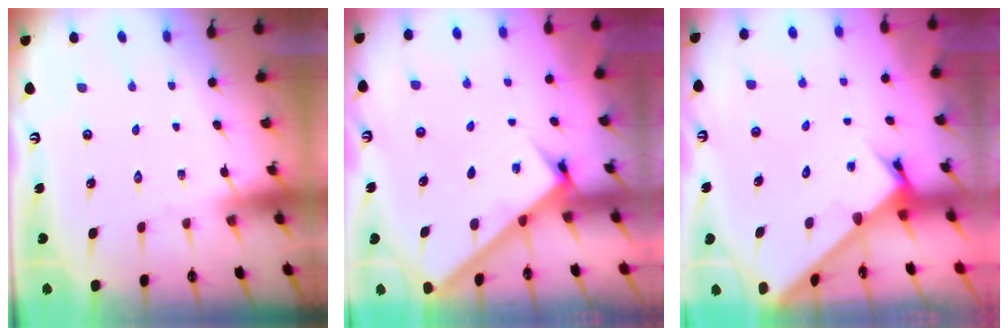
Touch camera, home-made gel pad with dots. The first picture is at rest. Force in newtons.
{"total": 3.0, "press": 3.0, "slide": 0.2}
{"total": 2.8, "press": 2.8, "slide": 0.2}